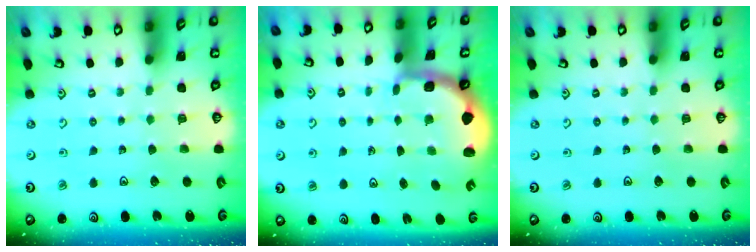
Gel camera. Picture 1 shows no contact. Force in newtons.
{"total": 2.0, "press": 1.8, "slide": 0.9}
{"total": 0.0}